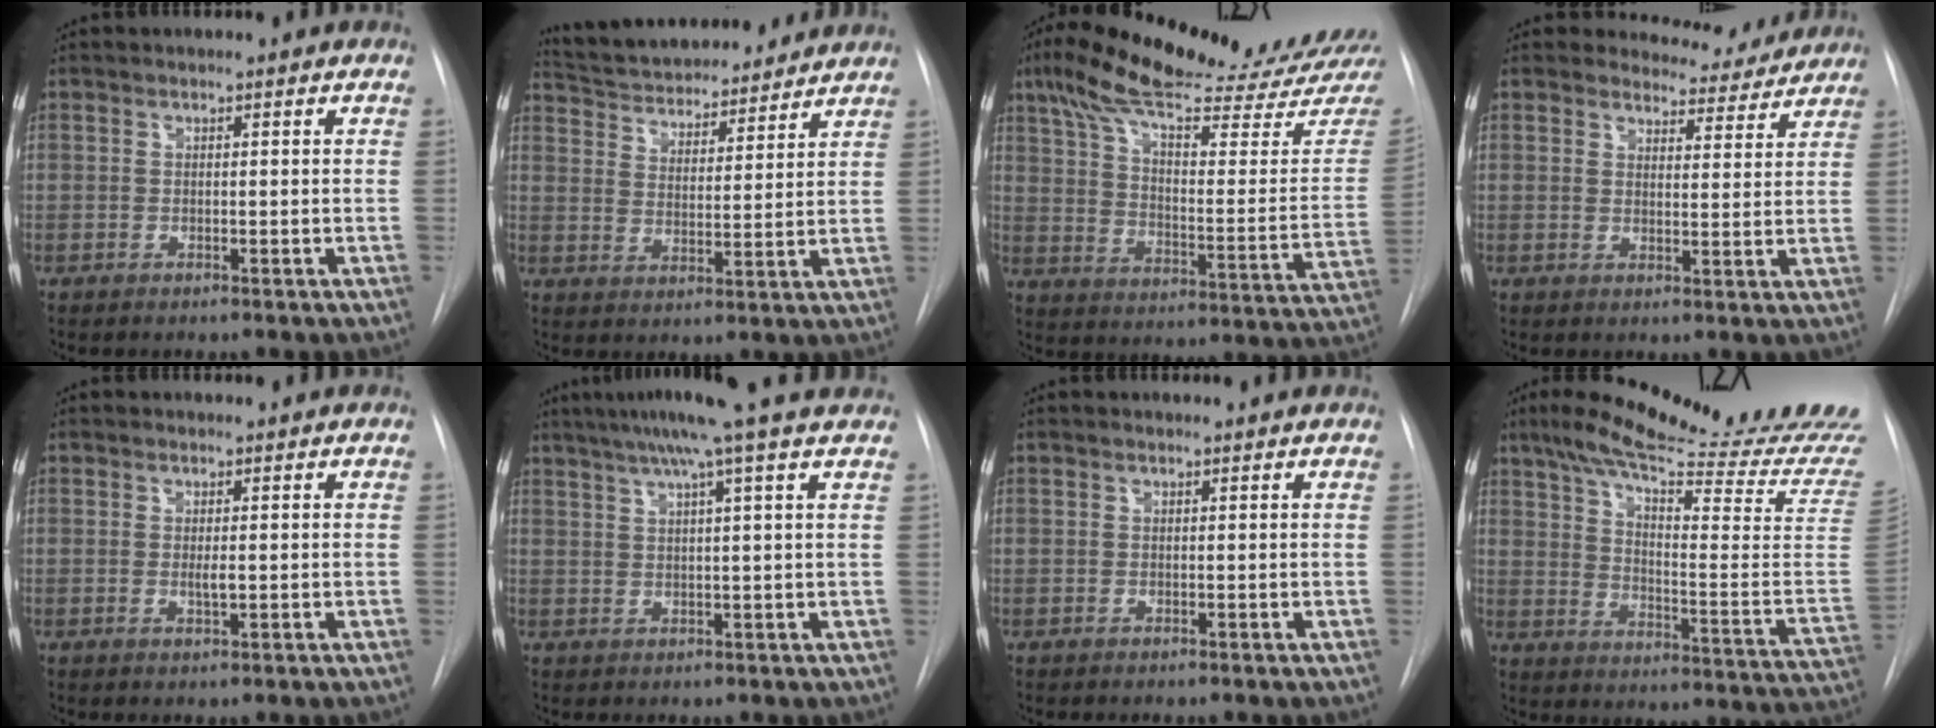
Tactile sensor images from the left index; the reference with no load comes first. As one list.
[{"total": 17.8, "force": [16.4, 4.0, 5.6], "torque": [-0.096, 0.020, 0.247]}, {"total": 26.9, "force": [22.8, 1.5, 14.2], "torque": [-0.221, -0.040, 0.320]}, {"total": 6.5, "force": [6.2, 2.0, -0.4], "torque": [0.015, -0.013, 0.067]}, {"total": 1.2, "force": [0.1, 0.3, 1.2], "torque": [-0.024, -0.004, 0.002]}, {"total": 10.8, "force": [8.2, -1.7, 6.8], "torque": [-0.109, 0.024, 0.101]}, {"total": 1.1, "force": [1.1, 0.1, 0.1], "torque": [-0.009, 0.008, 0.013]}, {"total": 30.0, "force": [24.9, 0.9, 16.8], "torque": [-0.236, -0.083, 0.325]}]